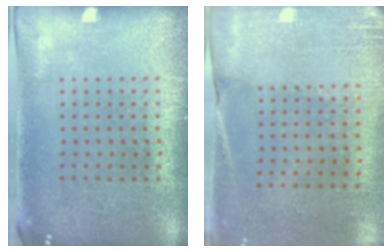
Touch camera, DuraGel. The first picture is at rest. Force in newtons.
{"total": 2.6, "press": 2.3, "slide": 1.3}